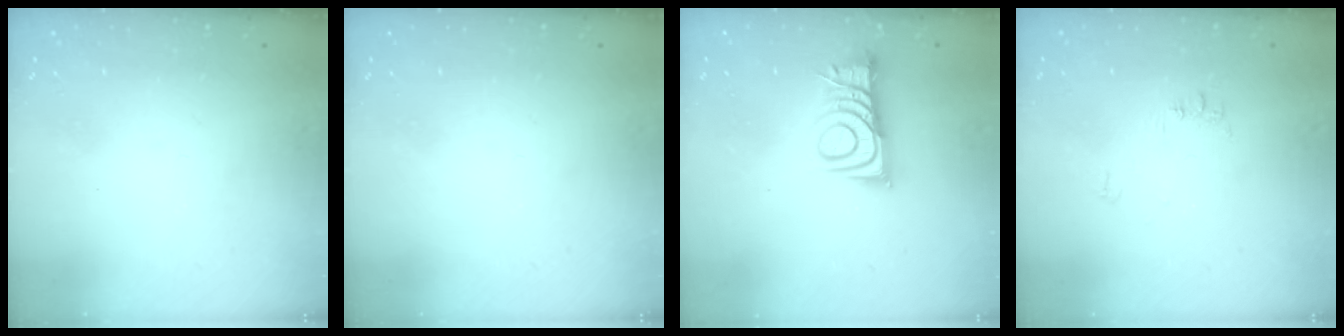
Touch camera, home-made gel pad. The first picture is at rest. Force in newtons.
{"total": 0.0}
{"total": 8.8, "press": 8.8, "slide": 0.1}
{"total": 6.3, "press": 6.3, "slide": 0.7}